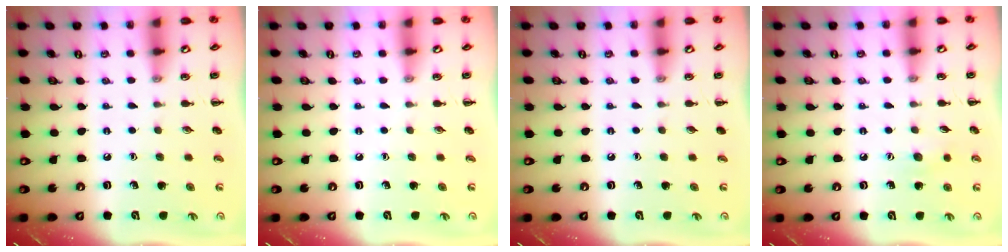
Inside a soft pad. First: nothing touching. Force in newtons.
{"total": 0.0}
{"total": 0.0}
{"total": 5.3, "press": 5.1, "slide": 1.4}